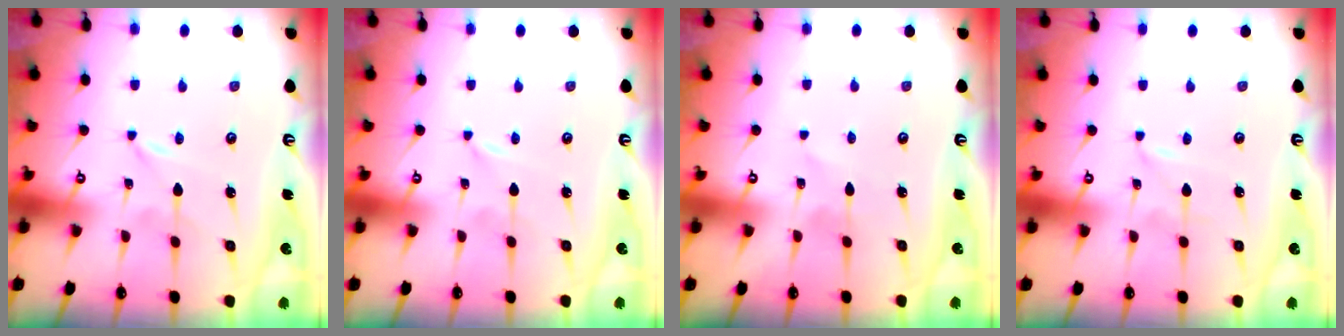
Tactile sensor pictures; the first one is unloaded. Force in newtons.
{"total": 0.0}
{"total": 1.2, "press": 1.1, "slide": 0.1}
{"total": 0.0}